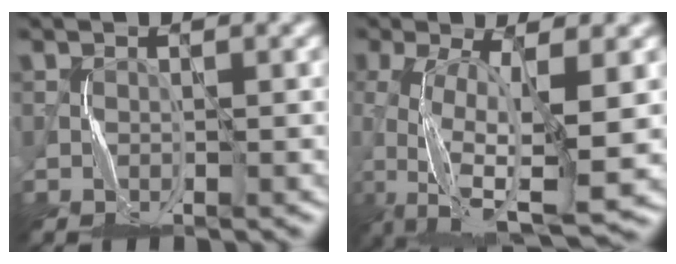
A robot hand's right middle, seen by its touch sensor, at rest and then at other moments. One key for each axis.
{"total": 10.0, "fx": -3.3, "fy": 2.6, "fz": 9.1, "tx": -0.168, "ty": -0.010, "tz": -0.057}